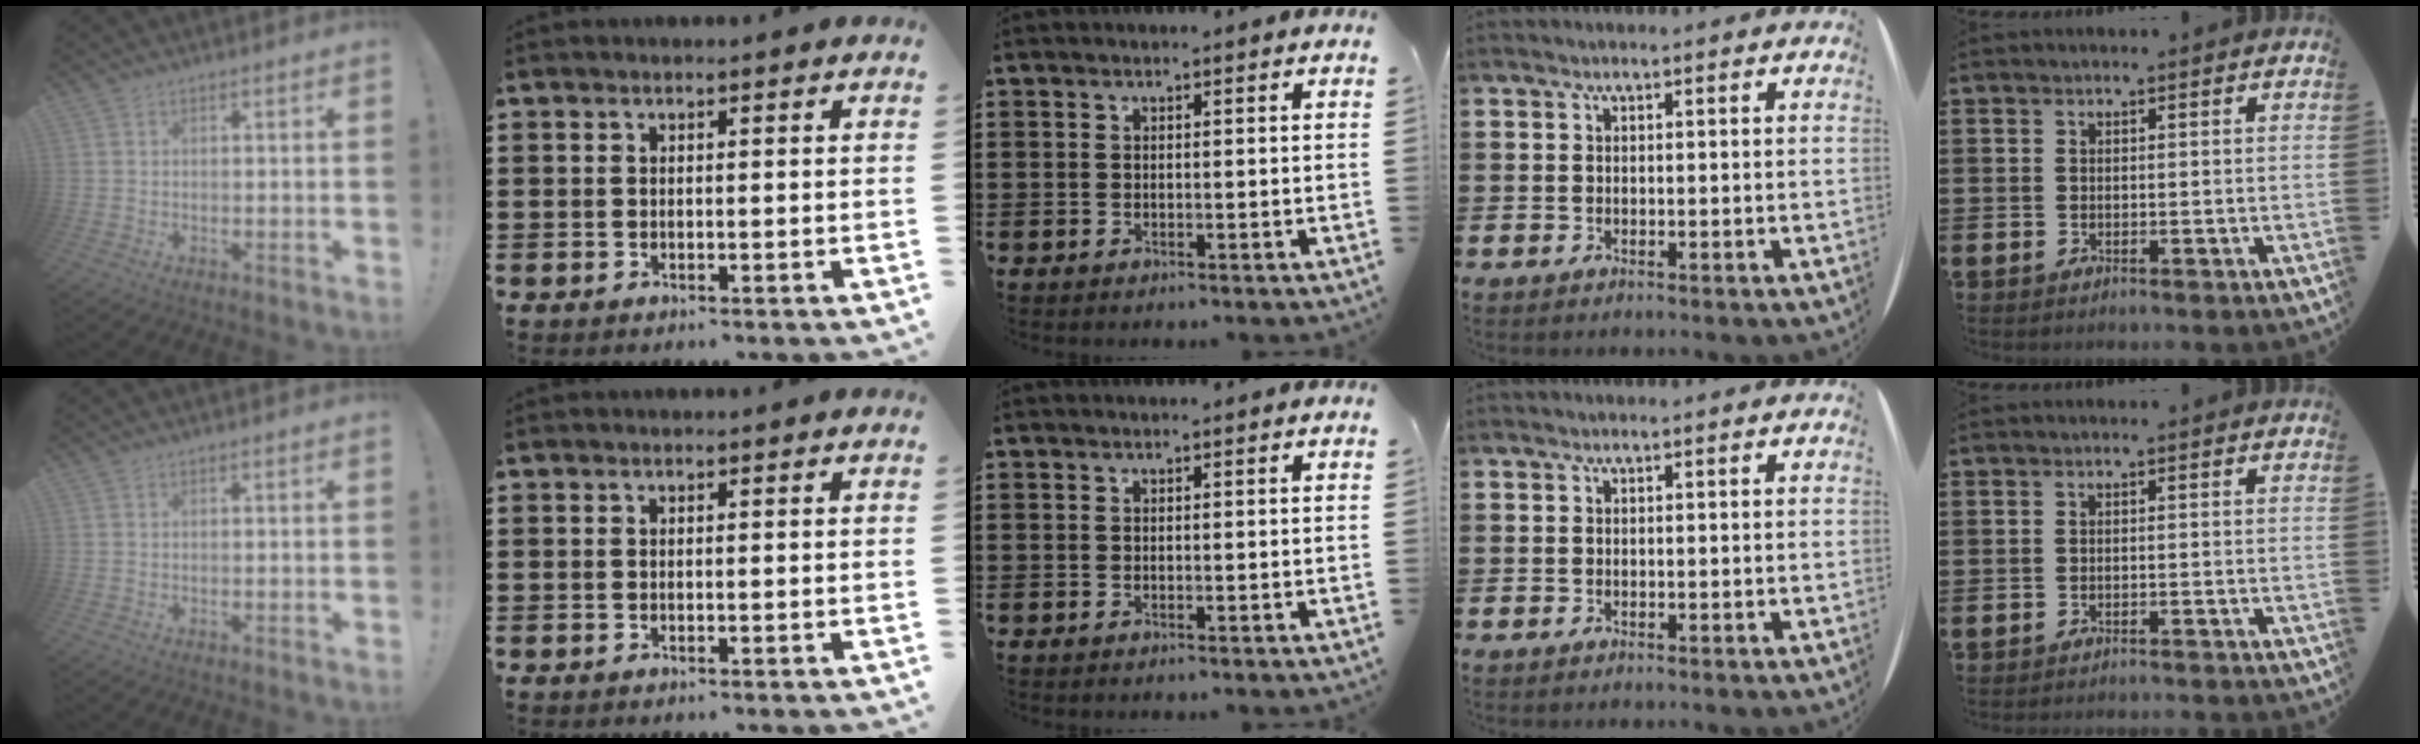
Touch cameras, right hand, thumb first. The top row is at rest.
{"little": {"total": 1.0, "force": [-1.0, -0.2, -0.1], "torque": [0.000, 0.001, -0.021]}}